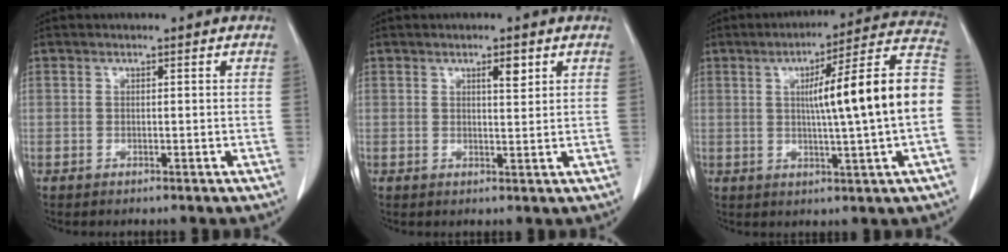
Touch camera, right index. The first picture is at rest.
{"total": 2.4, "force": [1.3, 0.5, 1.9], "torque": [-0.031, -0.004, 0.019]}
{"total": 16.9, "force": [0.4, -0.3, 16.9], "torque": [-0.237, 0.028, 0.001]}